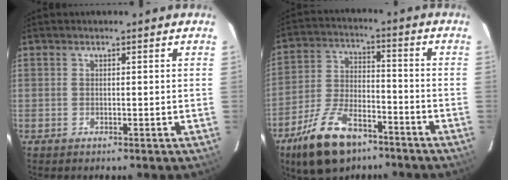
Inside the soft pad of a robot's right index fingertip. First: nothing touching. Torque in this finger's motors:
{"motor_torque": [1.14, -1.00, 0.56, 0.12]}